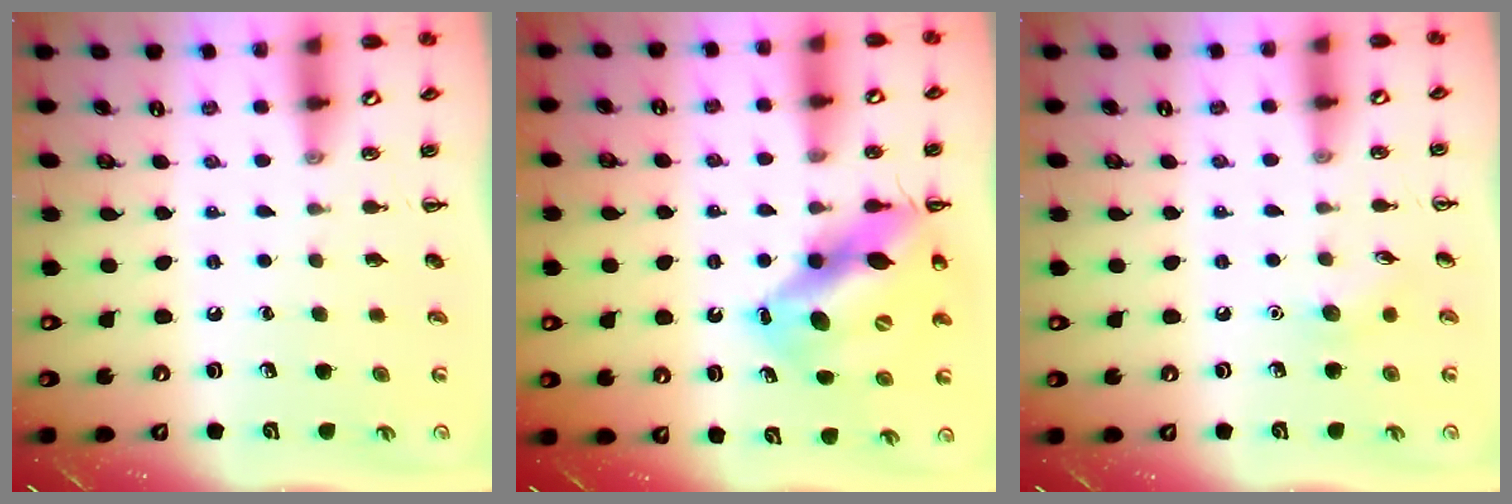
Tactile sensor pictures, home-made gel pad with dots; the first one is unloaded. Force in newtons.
{"total": 14.6, "press": 14.1, "slide": 4.1}
{"total": 6.0, "press": 5.7, "slide": 1.8}